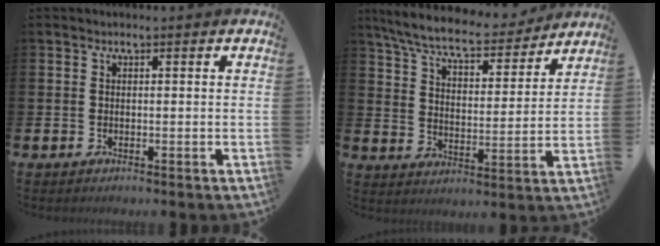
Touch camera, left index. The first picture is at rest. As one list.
[{"total": 7.9, "force": [7.4, 1.1, 2.7], "torque": [-0.087, -0.047, 0.127]}]